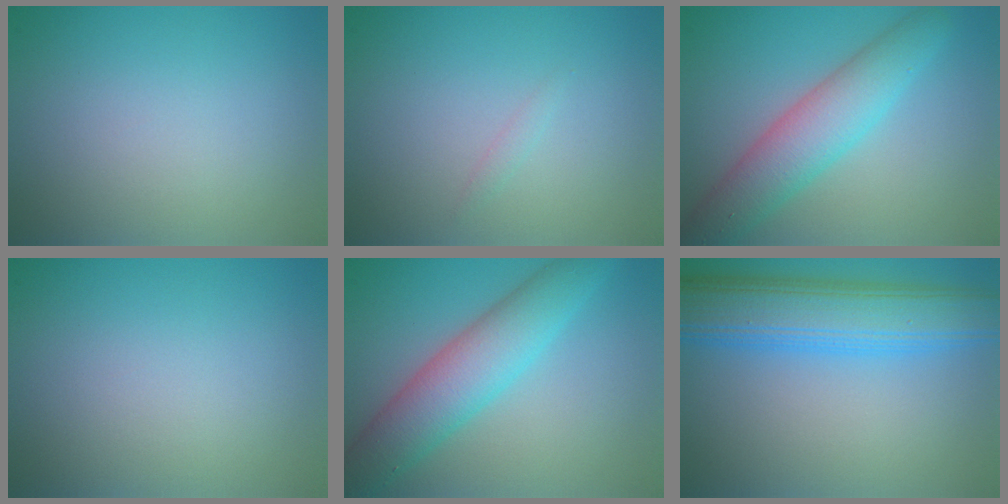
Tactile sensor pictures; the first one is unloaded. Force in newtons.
{"total": 0.5, "press": 0.5, "slide": 0.0}
{"total": 5.3, "press": 5.3, "slide": 0.3}
{"total": 0.0}
{"total": 6.1, "press": 6.1, "slide": 0.1}
{"total": 8.2, "press": 8.2, "slide": 0.1}